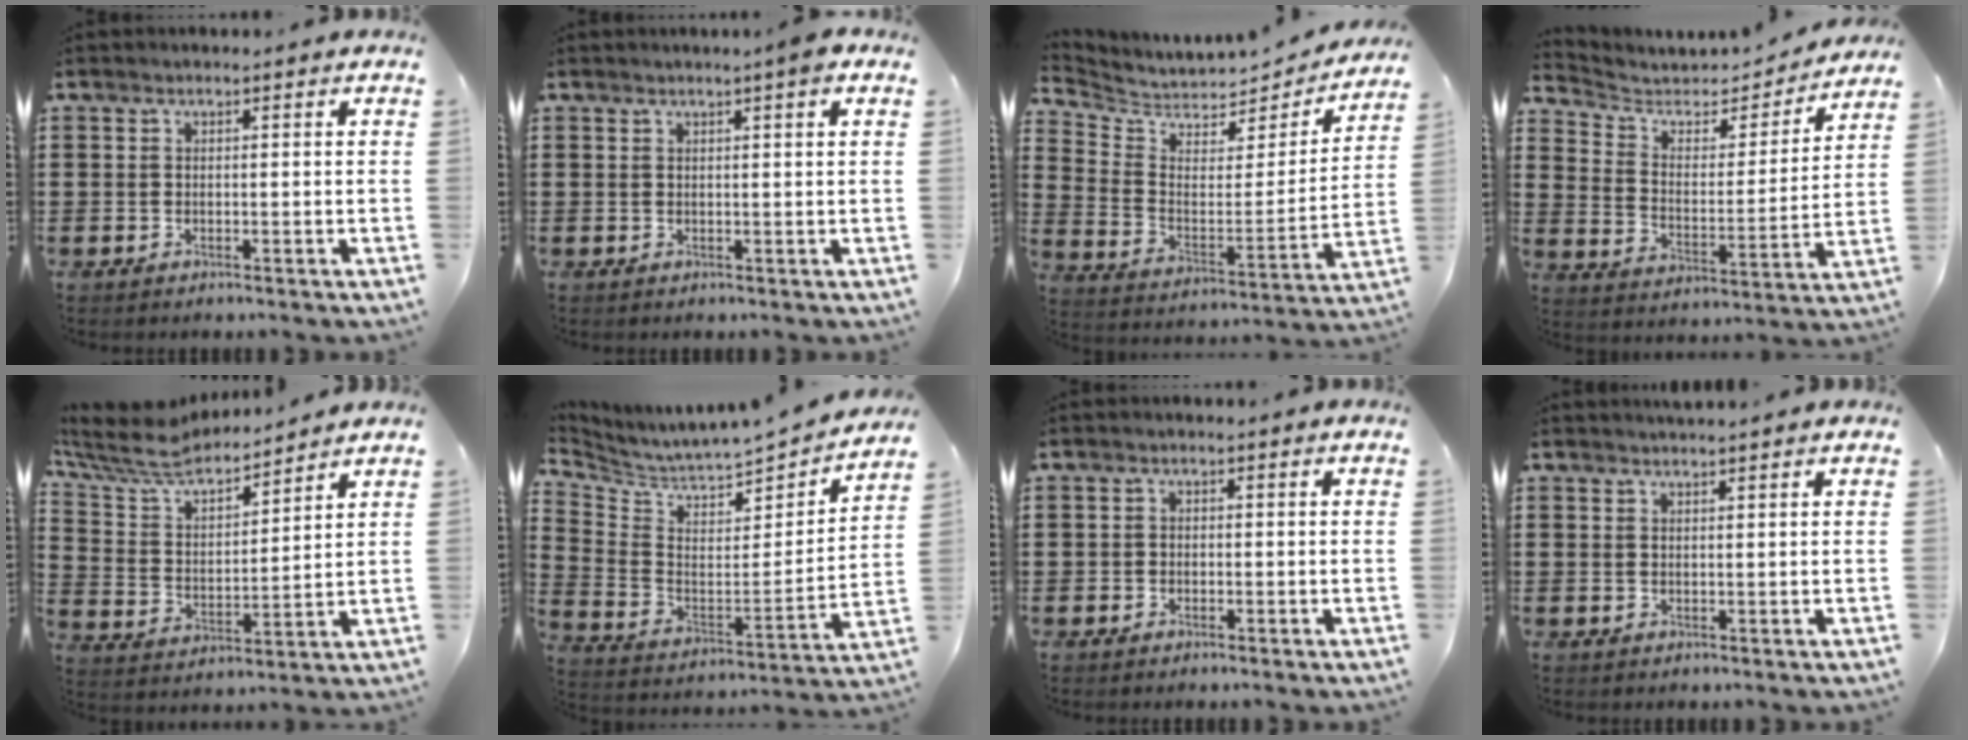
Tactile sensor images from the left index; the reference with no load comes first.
{"total": 1.9, "force": [1.2, -0.2, 1.5], "torque": [-0.030, -0.001, 0.021]}
{"total": 4.8, "force": [4.5, 1.6, 0.3], "torque": [-0.039, -0.041, 0.074]}
{"total": 4.3, "force": [3.6, 2.1, 1.0], "torque": [-0.046, -0.023, 0.057]}
{"total": 7.4, "force": [6.7, 1.7, 2.5], "torque": [-0.082, -0.042, 0.115]}
{"total": 4.4, "force": [4.3, 0.8, 0.4], "torque": [-0.039, -0.052, 0.067]}
{"total": 0.9, "force": [-0.5, 0.7, 0.1], "torque": [-0.005, 0.002, -0.011]}
{"total": 1.1, "force": [1.1, 0.0, 0.2], "torque": [-0.005, 0.000, 0.022]}